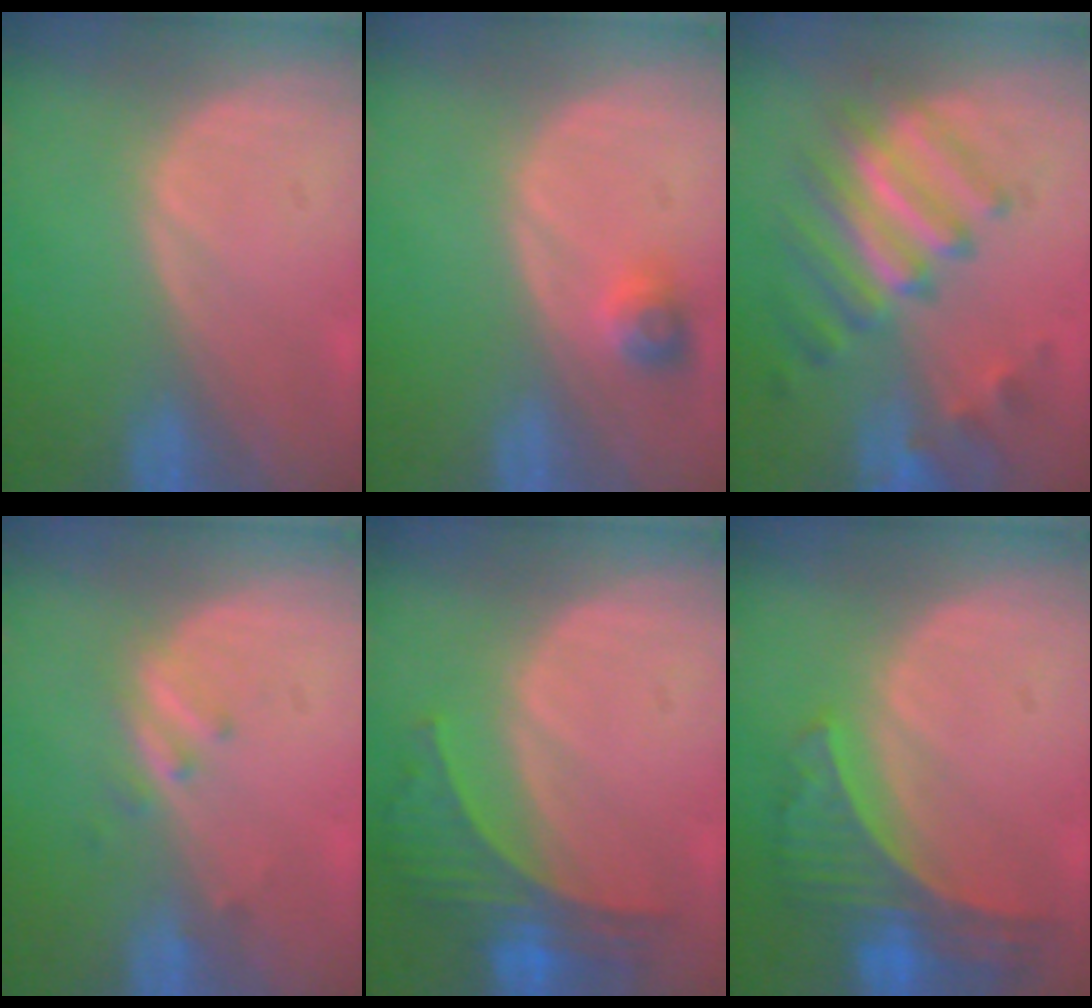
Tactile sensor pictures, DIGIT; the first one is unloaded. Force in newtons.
{"total": 2.2, "press": 2.2, "slide": 0.2}
{"total": 9.1, "press": 8.5, "slide": 3.1}
{"total": 2.5, "press": 2.2, "slide": 1.2}
{"total": 6.1, "press": 6.0, "slide": 1.0}
{"total": 7.8, "press": 6.8, "slide": 3.8}